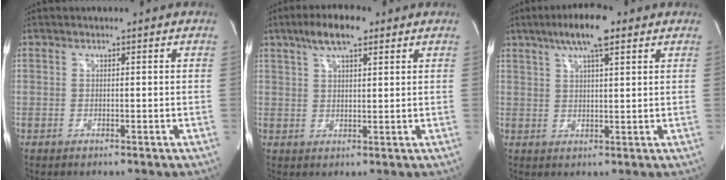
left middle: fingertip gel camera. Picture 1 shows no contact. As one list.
[{"total": 6.9, "force": [4.3, 1.9, 5.0], "torque": [-0.099, 0.016, 0.075]}, {"total": 8.0, "force": [4.9, 1.2, 6.2], "torque": [-0.116, 0.016, 0.081]}]